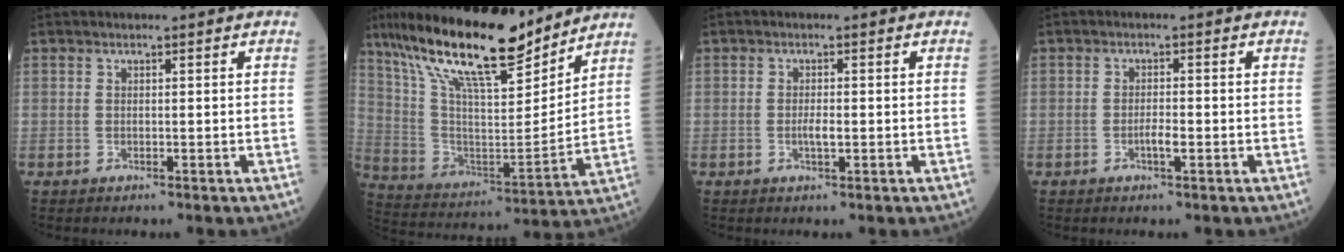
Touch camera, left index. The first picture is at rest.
{"total": 20.8, "force": [16.5, 3.9, 12.1], "torque": [-0.222, 0.008, 0.299]}
{"total": 1.7, "force": [-0.3, 0.4, 1.6], "torque": [-0.033, 0.000, -0.006]}
{"total": 1.9, "force": [-0.7, 0.3, 1.7], "torque": [-0.032, 0.001, -0.013]}